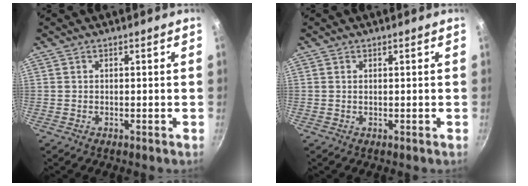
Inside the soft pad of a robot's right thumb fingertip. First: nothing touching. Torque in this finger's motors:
{"motor_torque": [-0.25, 0.14, -0.03, 0.48, 0.02]}